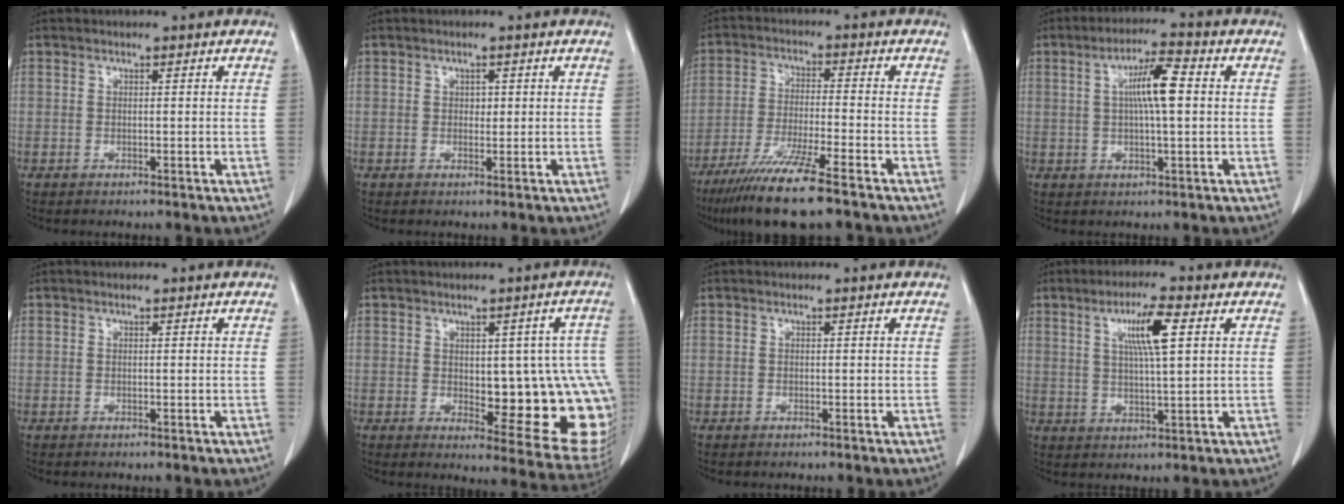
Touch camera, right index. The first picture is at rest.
{"total": 1.1, "force": [0.3, 0.8, 0.7], "torque": [-0.007, 0.000, 0.004]}
{"total": 12.1, "force": [-8.6, -0.2, 8.5], "torque": [-0.152, -0.035, -0.147]}
{"total": 7.3, "force": [1.1, 0.8, 7.1], "torque": [-0.128, 0.011, 0.016]}
{"total": 0.0}
{"total": 15.9, "force": [-1.2, 5.9, 14.8], "torque": [-0.123, 0.014, 0.008]}
{"total": 0.0}
{"total": 7.4, "force": [2.6, 0.4, 6.9], "torque": [-0.126, 0.003, 0.046]}